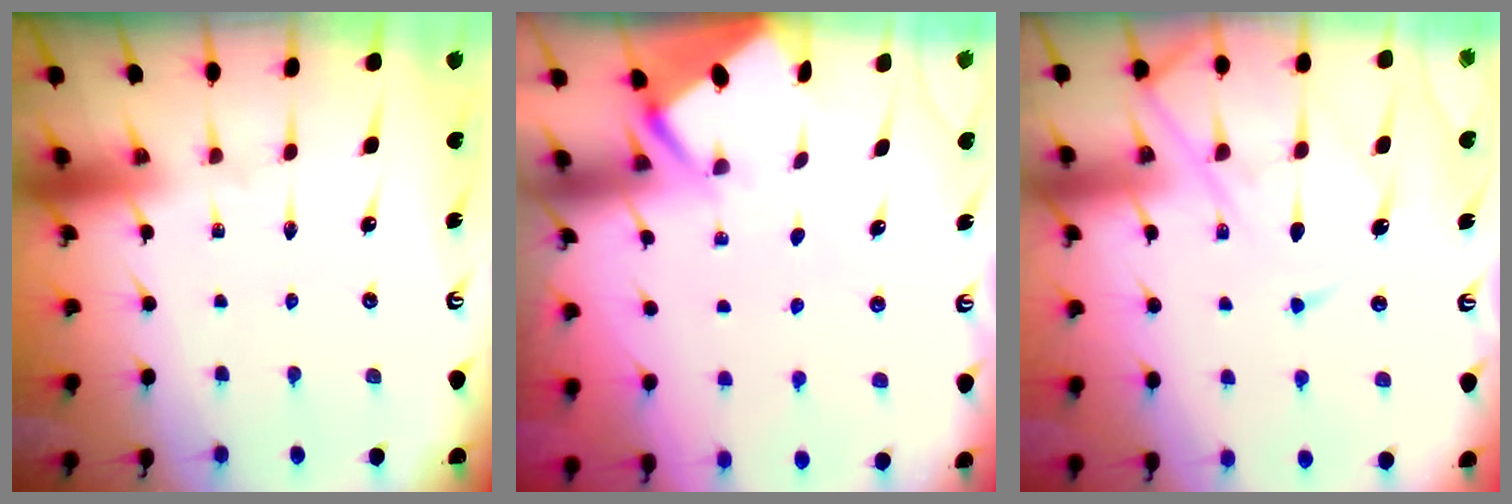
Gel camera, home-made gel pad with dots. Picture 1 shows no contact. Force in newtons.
{"total": 2.8, "press": 2.7, "slide": 0.4}
{"total": 13.5, "press": 13.5, "slide": 1.3}